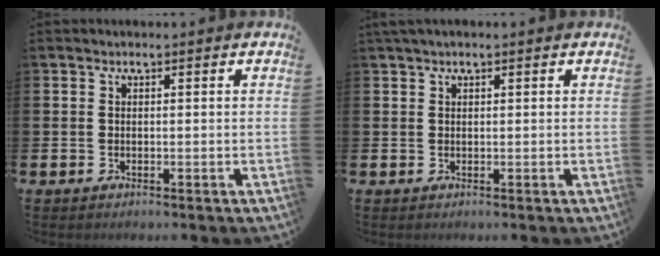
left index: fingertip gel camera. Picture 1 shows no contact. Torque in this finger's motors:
{"motor_torque": [-0.60, -1.06, -1.05, 0.05]}